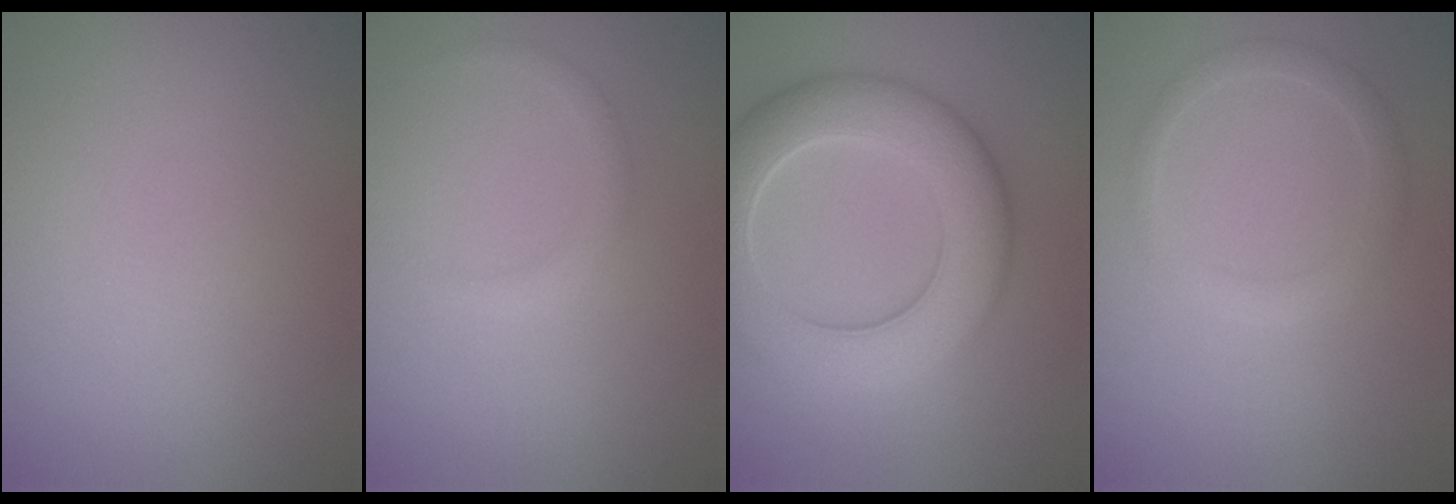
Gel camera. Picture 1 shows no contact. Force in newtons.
{"total": 1.0, "press": 1.0, "slide": 0.0}
{"total": 8.7, "press": 8.6, "slide": 0.4}
{"total": 2.0, "press": 2.0, "slide": 0.3}